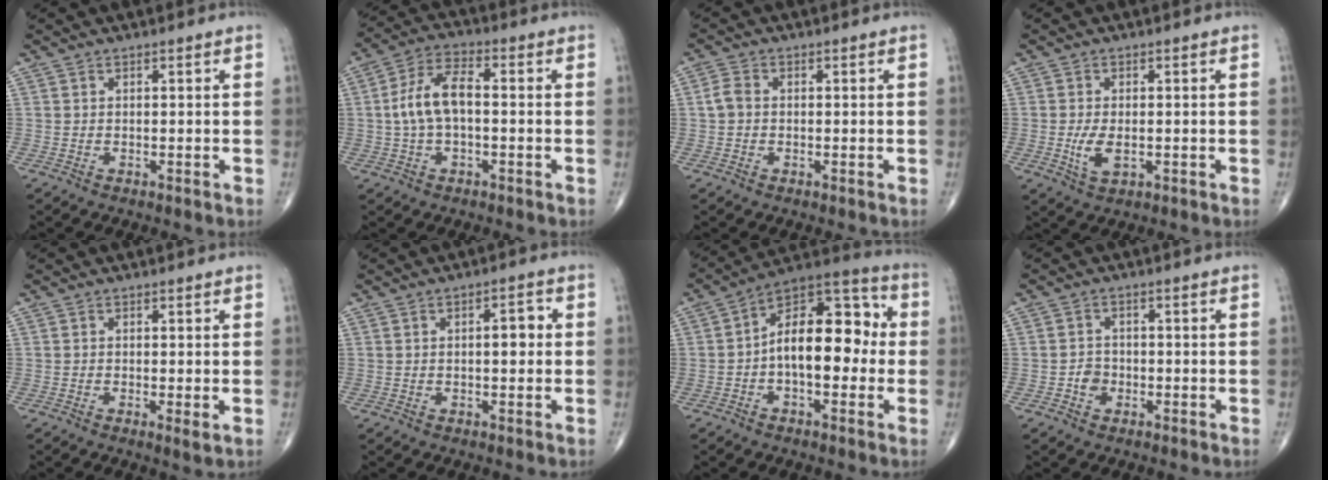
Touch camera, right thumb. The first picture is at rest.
{"total": 9.1, "force": [-0.2, 4.5, 7.9], "torque": [-0.162, 0.029, -0.010]}
{"total": 2.6, "force": [-0.1, 2.1, 1.7], "torque": [-0.033, 0.009, -0.006]}
{"total": 4.4, "force": [-0.8, 2.2, 3.7], "torque": [-0.076, -0.008, -0.011]}
{"total": 1.7, "force": [-0.2, 0.3, 1.7], "torque": [-0.036, -0.009, -0.008]}
{"total": 3.8, "force": [0.3, 1.7, 3.4], "torque": [-0.044, 0.008, 0.001]}
{"total": 16.4, "force": [-0.6, 8.8, 13.8], "torque": [-0.189, 0.046, -0.023]}
{"total": 2.7, "force": [-1.0, 2.2, 1.1], "torque": [-0.006, 0.008, -0.021]}